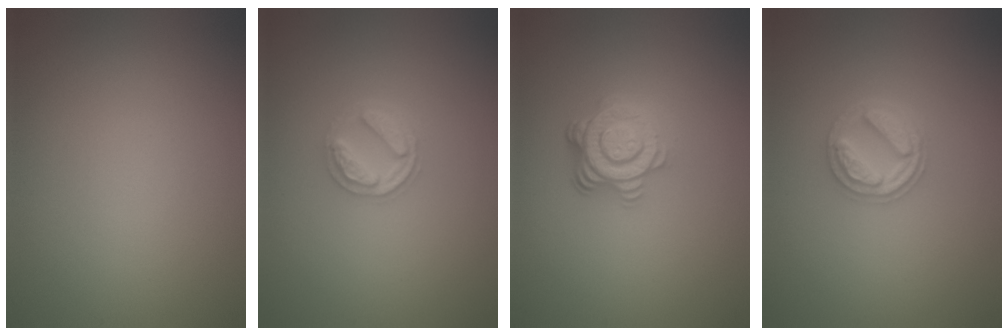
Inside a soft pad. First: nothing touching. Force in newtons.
{"total": 2.6, "press": 2.5, "slide": 0.5}
{"total": 4.6, "press": 3.3, "slide": 3.1}
{"total": 3.3, "press": 3.2, "slide": 0.5}